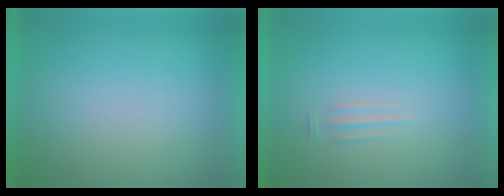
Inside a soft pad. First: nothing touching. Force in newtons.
{"total": 1.7}